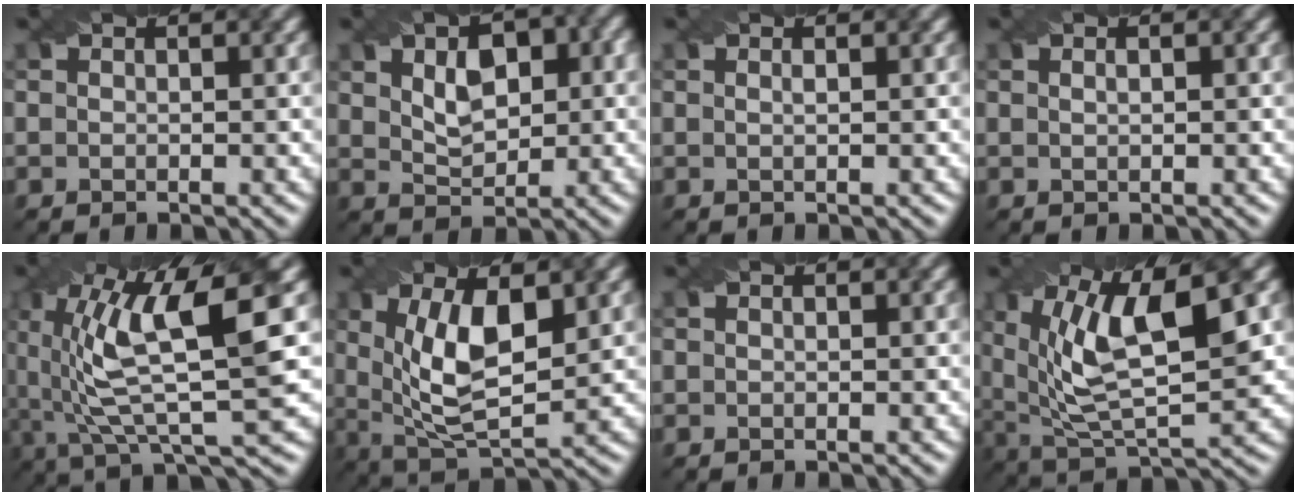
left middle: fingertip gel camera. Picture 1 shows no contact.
{"total": 5.1, "force": [1.3, 3.3, 3.7], "torque": [-0.065, 0.003, 0.024]}
{"total": 0.6, "force": [0.2, 0.2, 0.5], "torque": [-0.005, -0.006, 0.001]}
{"total": 1.1, "force": [0.5, 0.5, 0.8], "torque": [-0.007, -0.006, 0.003]}
{"total": 11.0, "force": [2.6, 2.8, 10.3], "torque": [-0.195, 0.004, 0.056]}
{"total": 7.8, "force": [1.5, 3.2, 7.0], "torque": [-0.138, -0.005, 0.027]}
{"total": 0.0}
{"total": 10.7, "force": [3.1, 4.2, 9.4], "torque": [-0.169, -0.002, 0.054]}